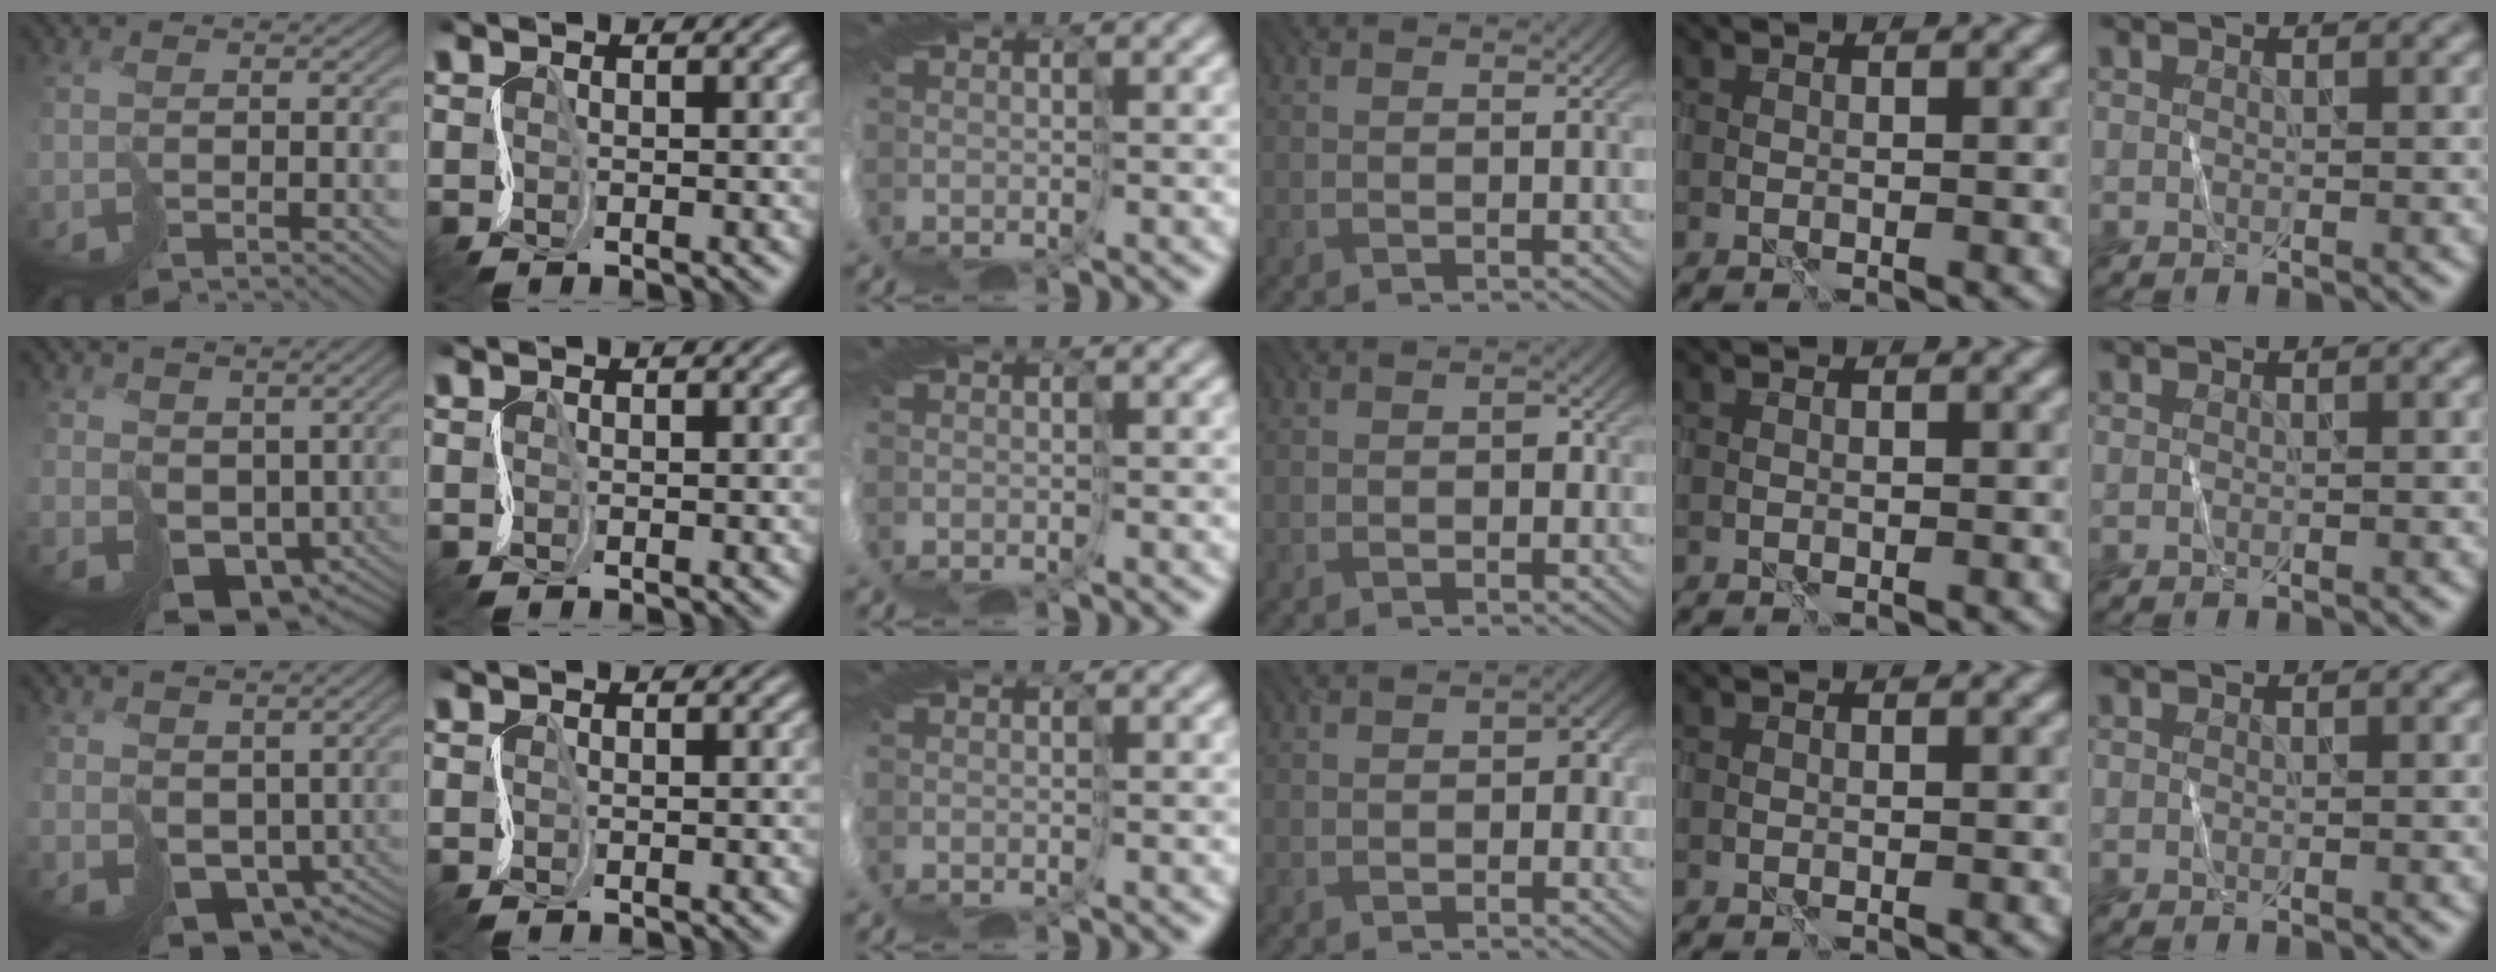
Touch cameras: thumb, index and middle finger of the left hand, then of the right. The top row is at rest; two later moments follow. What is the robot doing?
{"motion": "cut", "object": "tissue"}